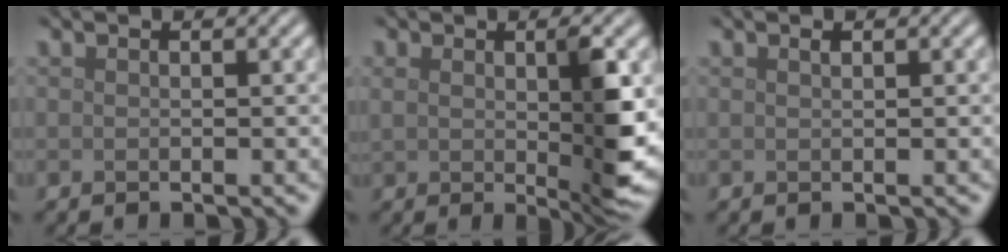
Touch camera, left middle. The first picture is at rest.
{"total": 5.2, "force": [0.7, 1.4, 5.0], "torque": [-0.088, -0.009, 0.017]}
{"total": 0.0}